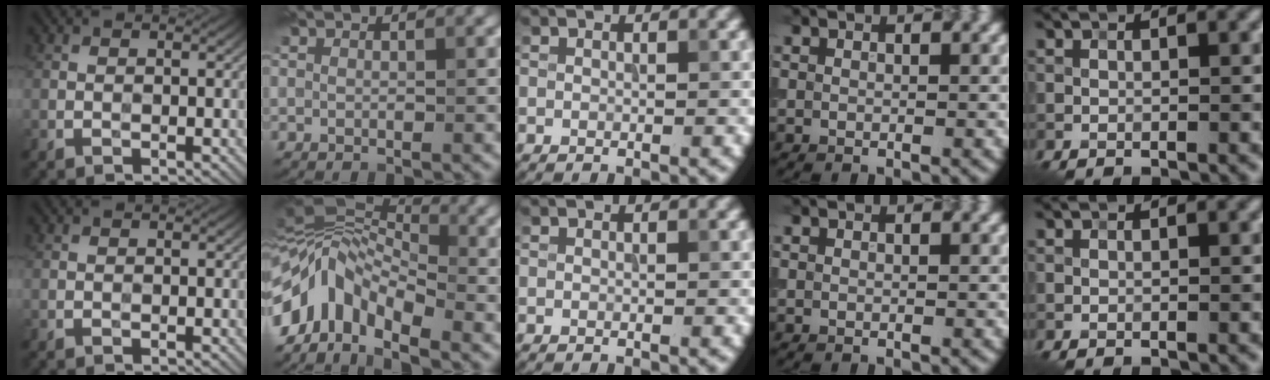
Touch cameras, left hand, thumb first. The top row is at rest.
{"index": {"total": 9.1, "force": [-3.5, 5.1, 6.7], "torque": [-0.114, 0.018, -0.086]}}